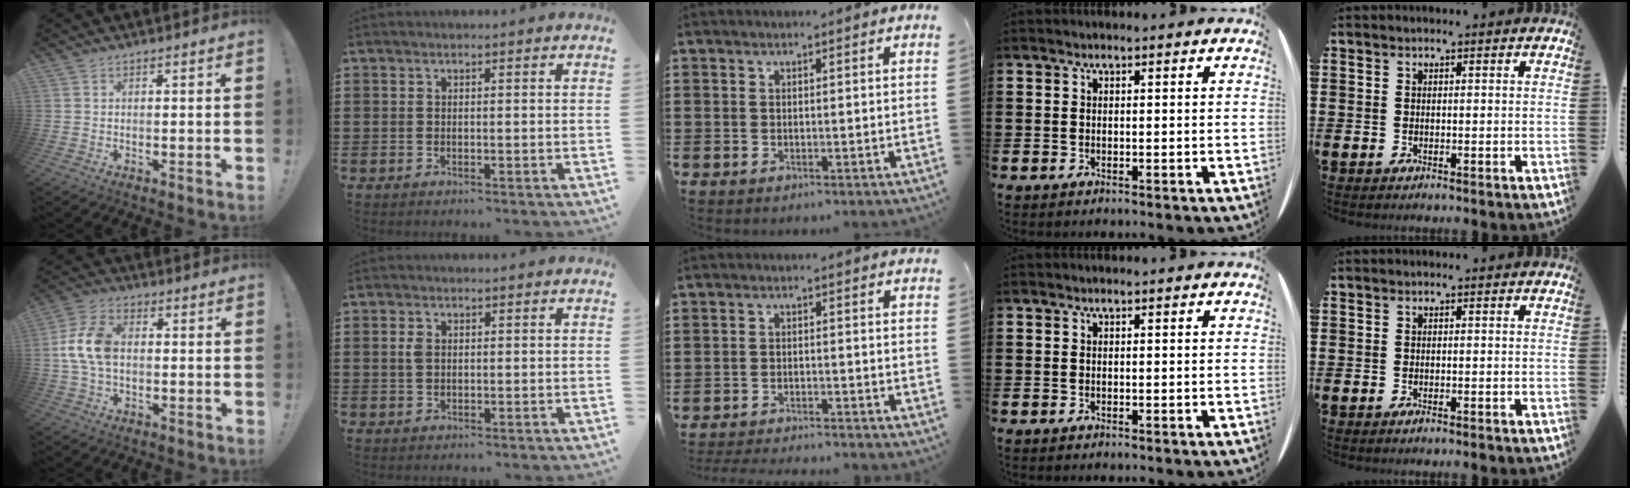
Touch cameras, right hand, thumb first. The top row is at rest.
{"thumb": {"total": 10.5, "force": [0.0, 6.6, 8.2], "torque": [-0.162, 0.009, 0.006]}, "index": {"total": 1.7, "force": [0.3, 1.0, 1.3], "torque": [-0.029, 0.006, 0.005]}, "middle": {"total": 2.8, "force": [-2.8, 0.1, 0.3], "torque": [-0.007, 0.000, -0.059]}, "little": {"total": 0.5, "force": [-0.3, 0.1, 0.4], "torque": [-0.008, -0.003, -0.005]}}